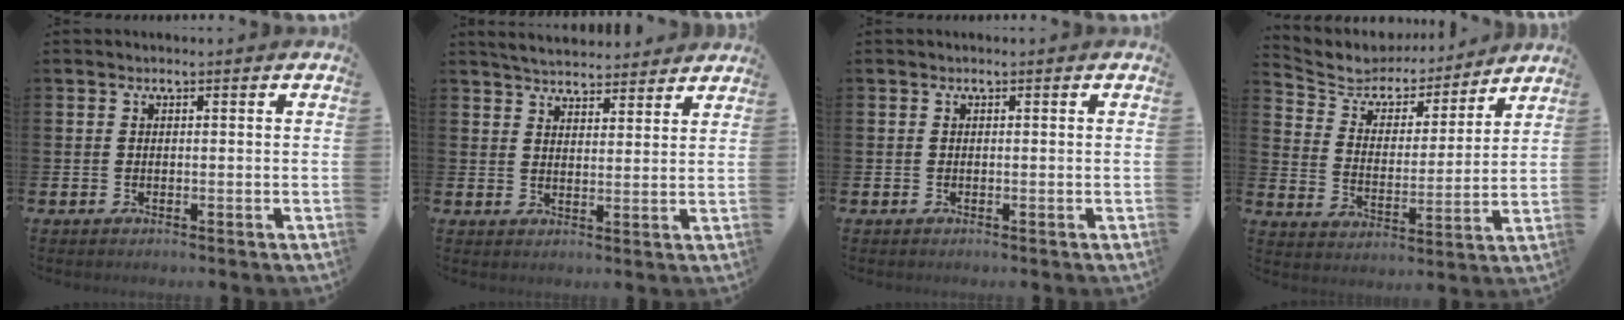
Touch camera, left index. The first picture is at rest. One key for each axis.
{"total": 4.8, "fx": 4.8, "fy": 0.7, "fz": 0.3, "tx": -0.016, "ty": -0.026, "tz": 0.086}
{"total": 0.0}
{"total": 6.1, "fx": 5.5, "fy": 2.6, "fz": 0.8, "tx": -0.056, "ty": -0.039, "tz": 0.093}